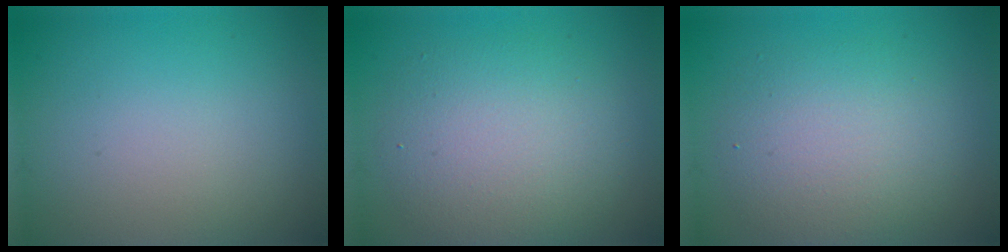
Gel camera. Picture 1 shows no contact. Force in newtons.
{"total": 5.3, "press": 5.3, "slide": 0.6}
{"total": 4.8, "press": 4.7, "slide": 0.5}